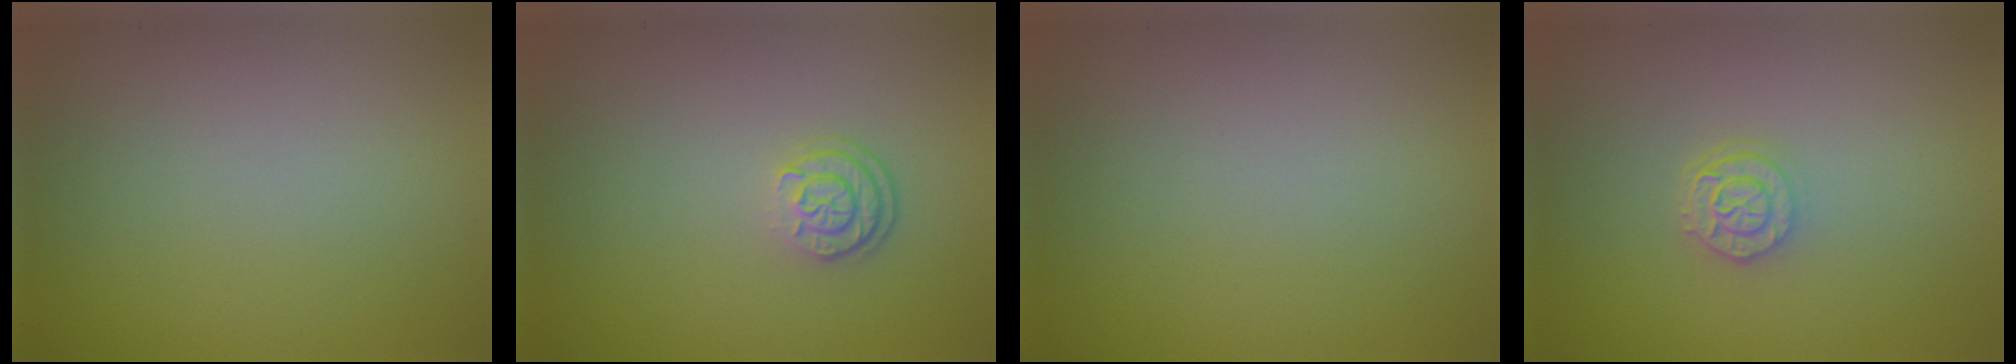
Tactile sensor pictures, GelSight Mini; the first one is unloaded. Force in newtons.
{"total": 2.4, "press": 1.9, "slide": 1.5}
{"total": 0.0}
{"total": 2.4, "press": 1.9, "slide": 1.5}